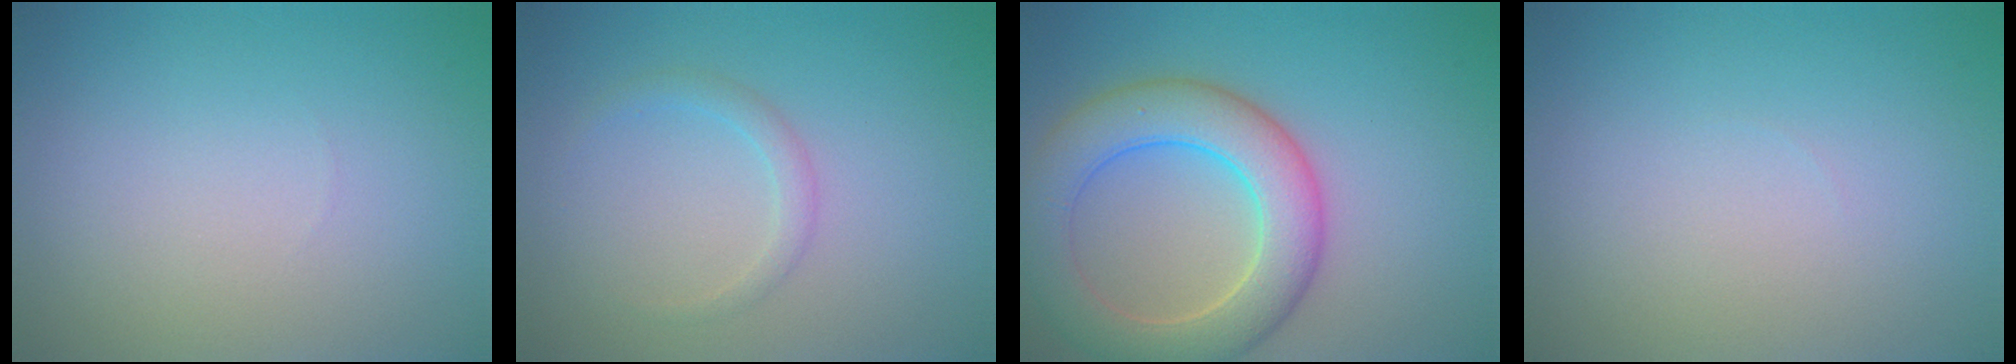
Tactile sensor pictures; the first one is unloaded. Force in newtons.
{"total": 1.4, "press": 1.4, "slide": 0.0}
{"total": 7.4, "press": 7.3, "slide": 0.4}
{"total": 0.5, "press": 0.5, "slide": 0.0}